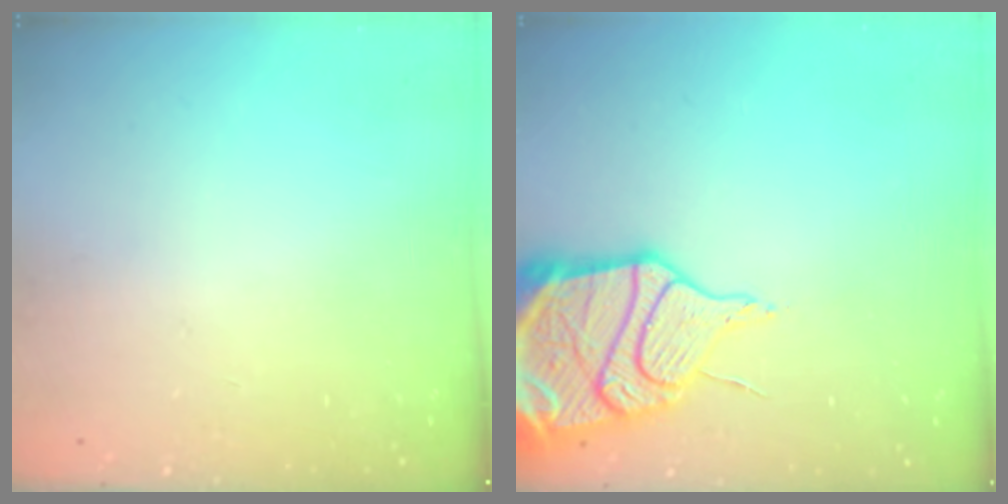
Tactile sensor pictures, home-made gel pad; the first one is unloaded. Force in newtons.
{"total": 21.7, "press": 21.6, "slide": 2.4}